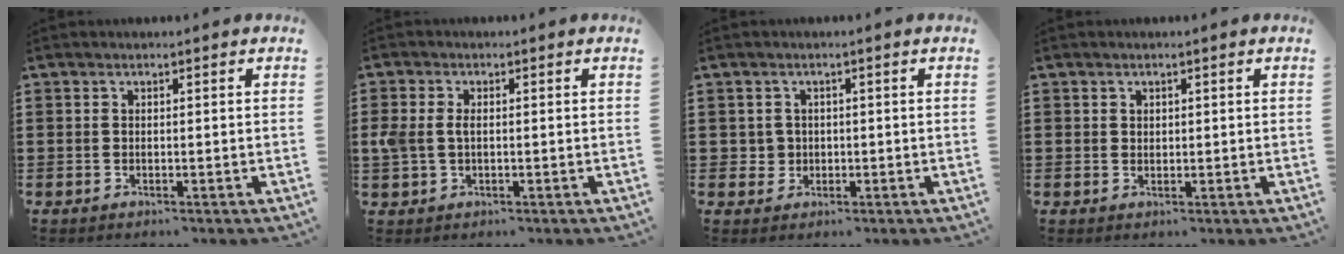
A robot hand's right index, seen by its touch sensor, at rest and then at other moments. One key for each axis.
{"total": 2.9, "fx": 0.1, "fy": 1.9, "fz": 2.2, "tx": -0.061, "ty": 0.001, "tz": -0.003}
{"total": 2.0, "fx": -0.1, "fy": 1.9, "fz": 0.3, "tx": -0.016, "ty": 0.008, "tz": -0.005}
{"total": 0.9, "fx": 0.6, "fy": 0.7, "fz": 0.2, "tx": -0.005, "ty": 0.002, "tz": 0.011}